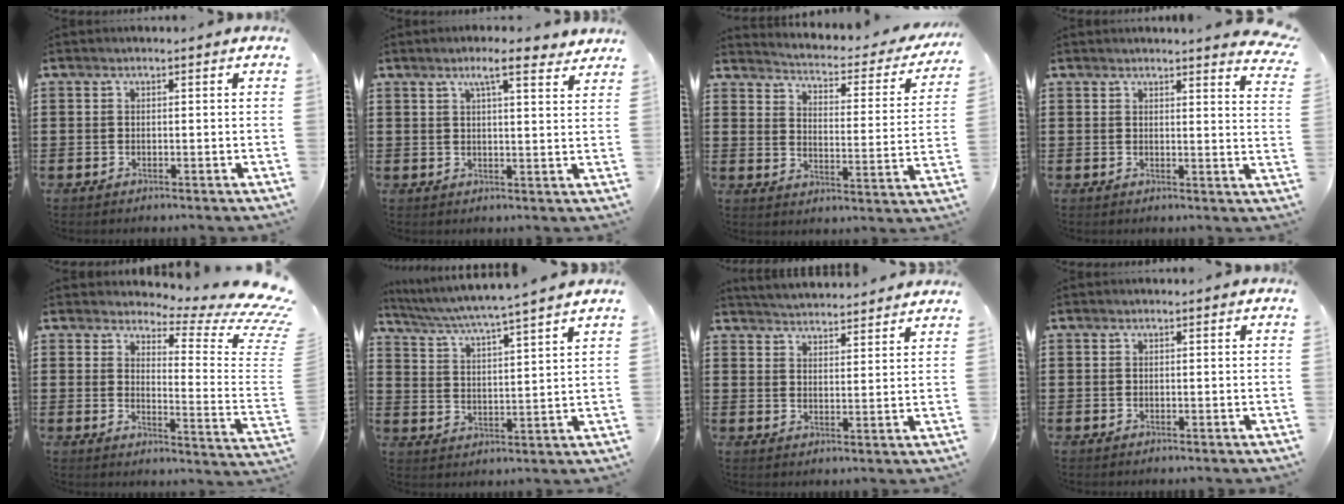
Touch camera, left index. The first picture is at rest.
{"total": 5.6, "force": [4.2, 0.5, 3.7], "torque": [-0.075, -0.006, 0.070]}
{"total": 2.5, "force": [2.4, 0.1, 0.8], "torque": [-0.036, -0.028, 0.029]}
{"total": 2.8, "force": [2.7, -0.4, 0.7], "torque": [-0.016, -0.014, 0.048]}
{"total": 5.6, "force": [4.2, 1.0, 3.6], "torque": [-0.066, -0.045, 0.064]}
{"total": 4.2, "force": [3.8, -1.0, 1.5], "torque": [-0.050, -0.033, 0.057]}
{"total": 4.0, "force": [3.9, -0.3, 0.0], "torque": [-0.013, -0.022, 0.071]}
{"total": 0.0}